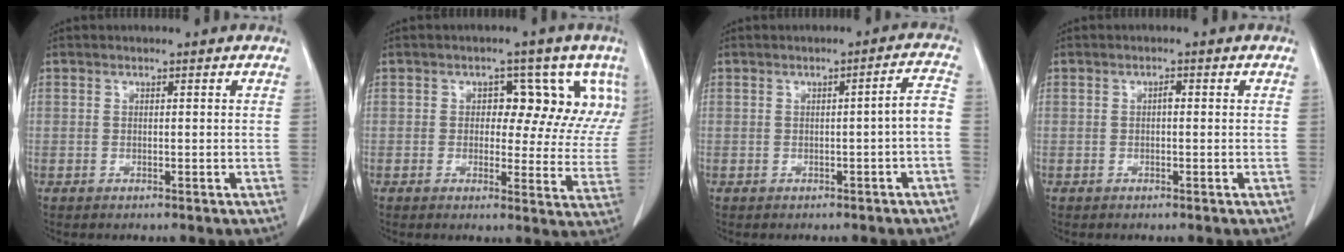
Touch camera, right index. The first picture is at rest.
{"total": 9.7, "force": [3.9, 5.8, 6.7], "torque": [-0.056, 0.011, 0.037]}
{"total": 3.2, "force": [-1.1, 0.0, 3.0], "torque": [-0.036, 0.011, -0.015]}
{"total": 0.7, "force": [0.0, 0.3, 0.7], "torque": [-0.012, 0.003, -0.001]}